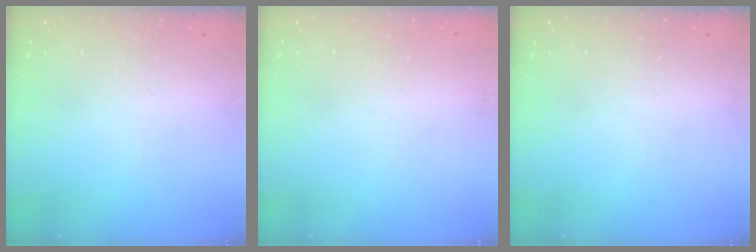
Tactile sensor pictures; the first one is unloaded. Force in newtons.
{"total": 0.7, "press": 0.6, "slide": 0.1}
{"total": 0.0}